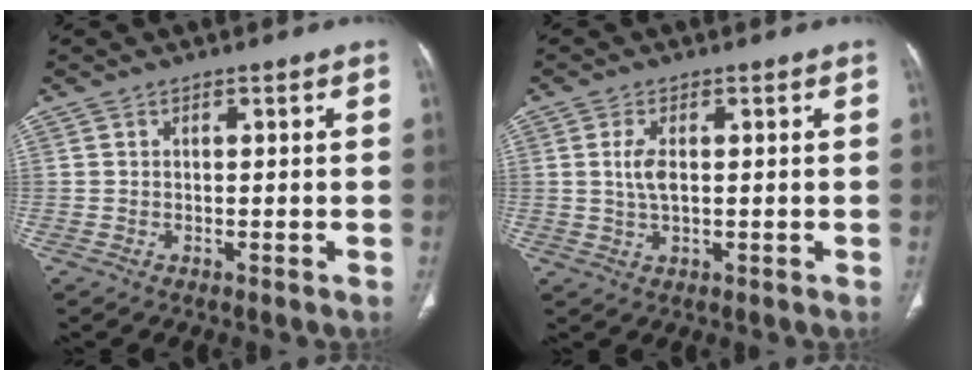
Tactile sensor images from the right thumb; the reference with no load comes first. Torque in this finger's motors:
{"motor_torque": [0.28, -0.31, -0.16, 0.23, 0.16]}